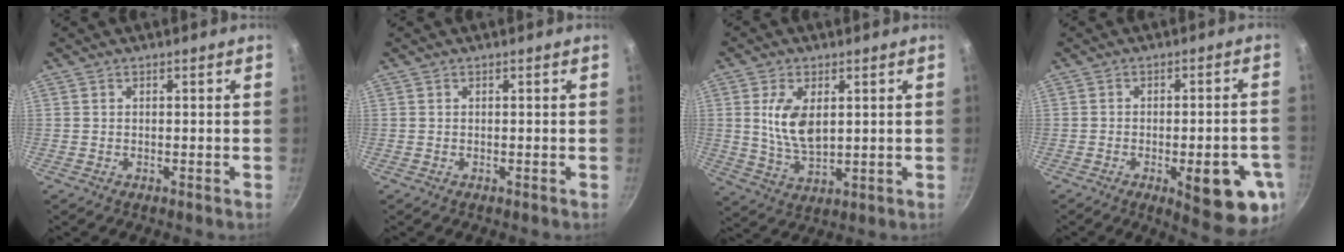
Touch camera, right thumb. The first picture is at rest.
{"total": 0.0}
{"total": 9.2, "force": [2.0, 5.1, 7.4], "torque": [-0.138, -0.018, 0.044]}
{"total": 14.2, "force": [-4.9, 4.7, 12.5], "torque": [-0.128, 0.010, -0.058]}